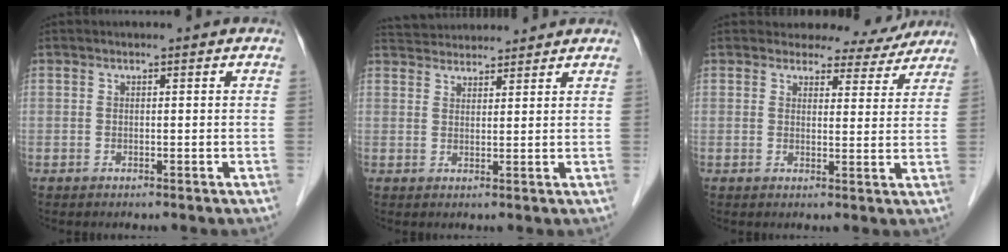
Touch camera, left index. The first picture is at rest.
{"total": 8.1, "force": [7.8, 1.6, 1.6], "torque": [-0.028, 0.036, 0.120]}
{"total": 6.9, "force": [6.4, 2.6, 0.4], "torque": [0.009, -0.010, 0.059]}